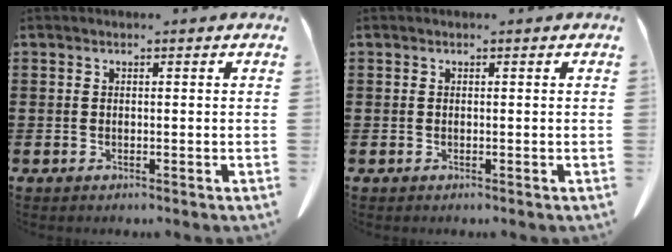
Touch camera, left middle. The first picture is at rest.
{"total": 0.0}